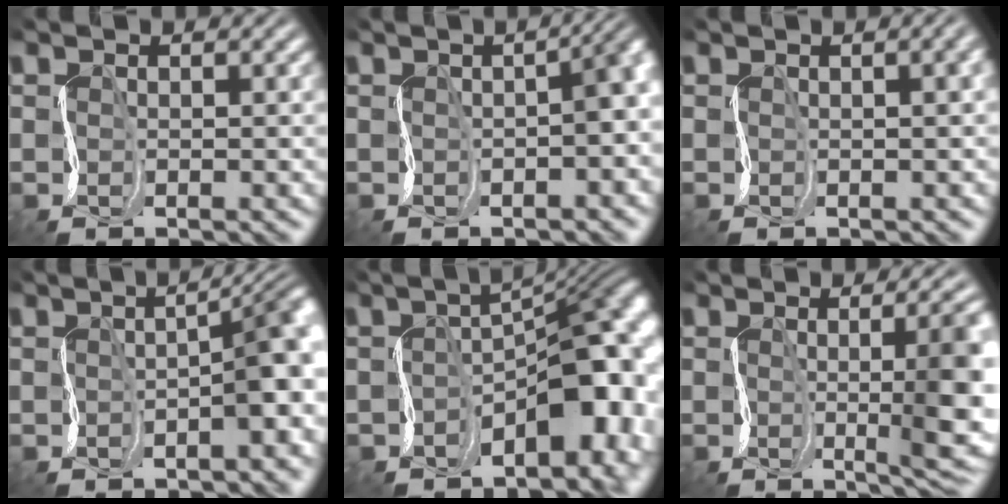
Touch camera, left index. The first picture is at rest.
{"total": 6.1, "force": [-0.1, 2.4, 5.6], "torque": [-0.033, 0.005, -0.006]}
{"total": 5.7, "force": [1.4, 3.1, 4.5], "torque": [-0.015, 0.035, -0.014]}
{"total": 6.5, "force": [-0.1, 2.0, 6.2], "torque": [-0.059, 0.009, 0.000]}
{"total": 12.2, "force": [-2.5, 6.1, 10.3], "torque": [-0.083, 0.006, -0.032]}
{"total": 8.4, "force": [0.2, 2.3, 8.1], "torque": [-0.082, 0.006, 0.002]}